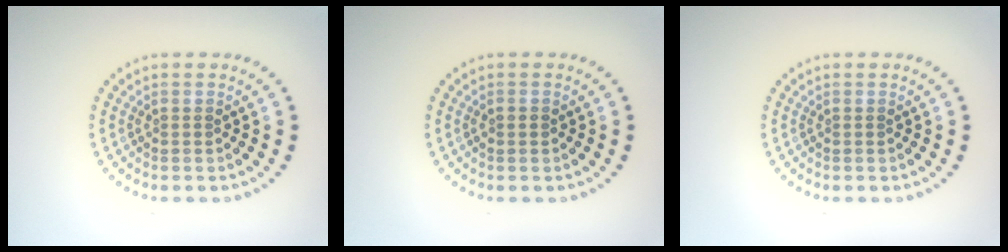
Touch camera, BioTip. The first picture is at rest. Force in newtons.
{"total": 0.8, "press": 0.8, "slide": 0.1}
{"total": 0.0}